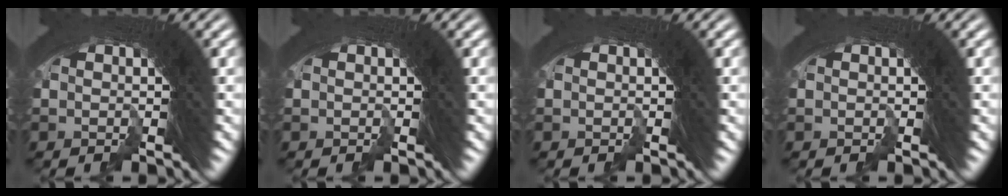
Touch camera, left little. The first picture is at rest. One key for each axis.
{"total": 0.0}
{"total": 0.0}
{"total": 0.0}